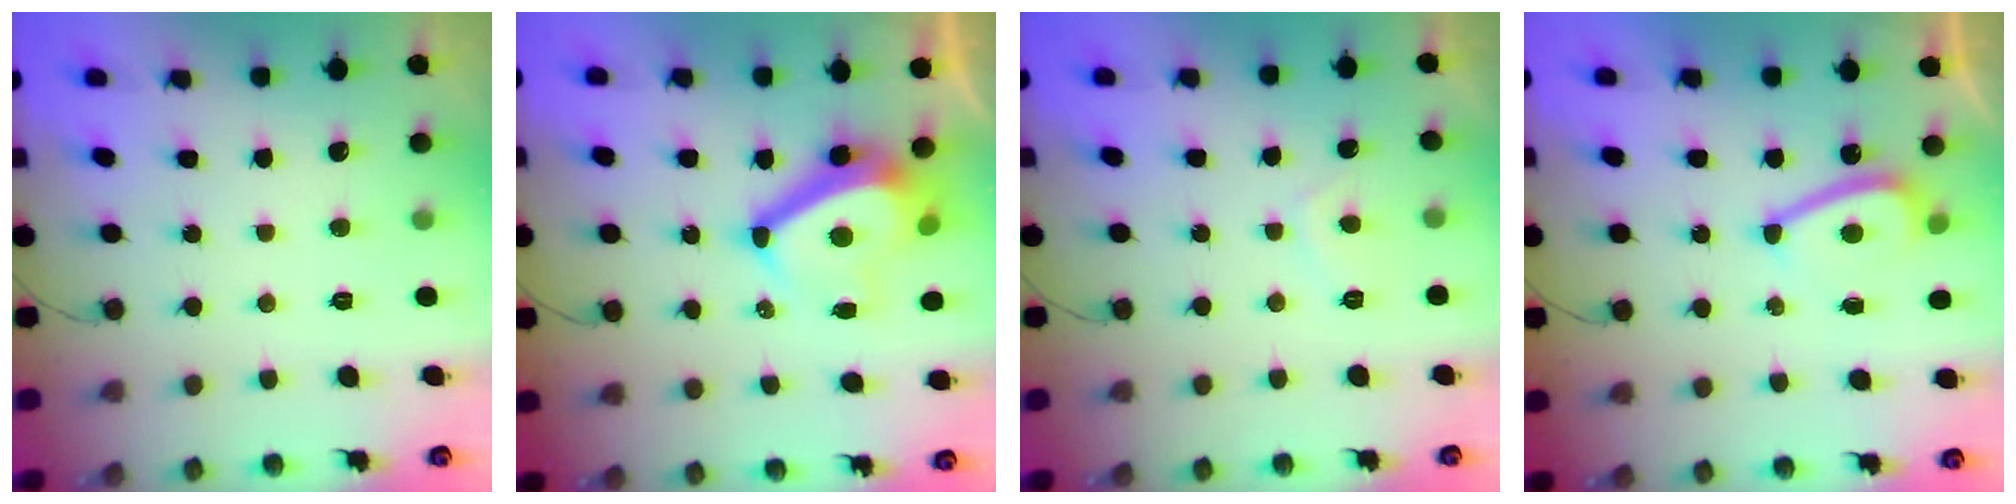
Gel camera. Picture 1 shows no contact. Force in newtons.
{"total": 11.0, "press": 10.6, "slide": 3.2}
{"total": 1.5, "press": 1.3, "slide": 0.7}
{"total": 6.6, "press": 6.2, "slide": 2.2}